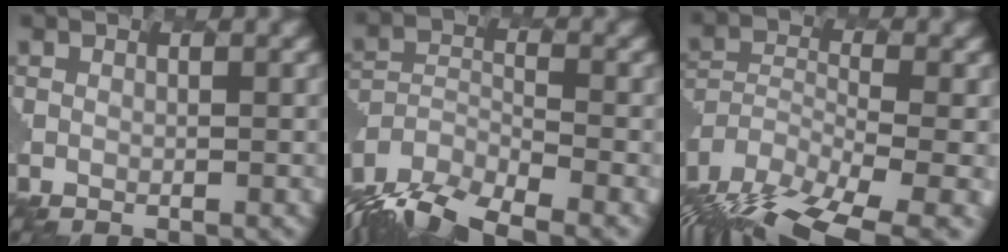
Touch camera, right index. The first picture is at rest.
{"total": 10.0, "force": [-9.3, 2.5, 2.8], "torque": [-0.070, -0.012, -0.152]}
{"total": 14.2, "force": [-11.9, 4.3, 6.5], "torque": [-0.142, -0.019, -0.172]}